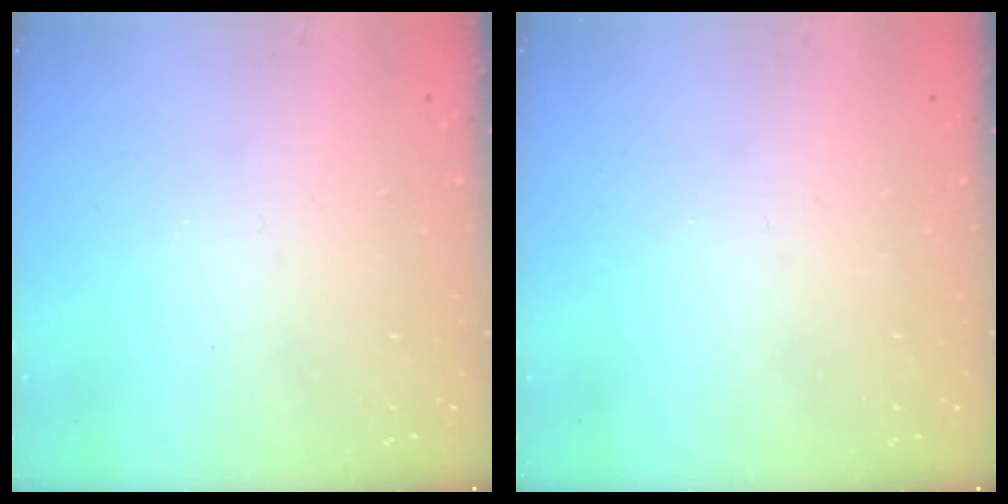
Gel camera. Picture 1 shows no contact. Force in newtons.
{"total": 0.0}